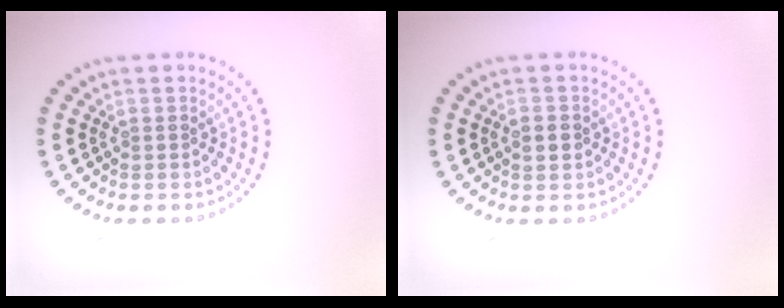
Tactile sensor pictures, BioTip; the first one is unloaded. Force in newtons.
{"total": 1.5, "press": 1.5, "slide": 0.0}